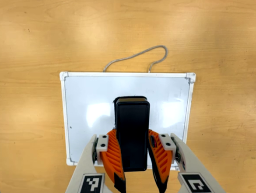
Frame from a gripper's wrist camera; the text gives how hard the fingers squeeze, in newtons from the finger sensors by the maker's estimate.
{"total": 12.1, "left": 10.6, "right": 13.7}